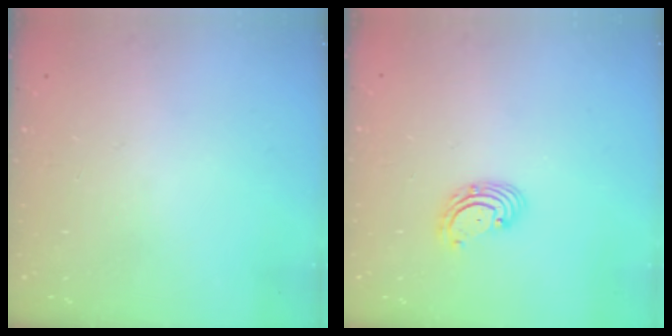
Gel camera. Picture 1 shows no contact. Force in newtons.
{"total": 2.7, "press": 2.7, "slide": 0.1}